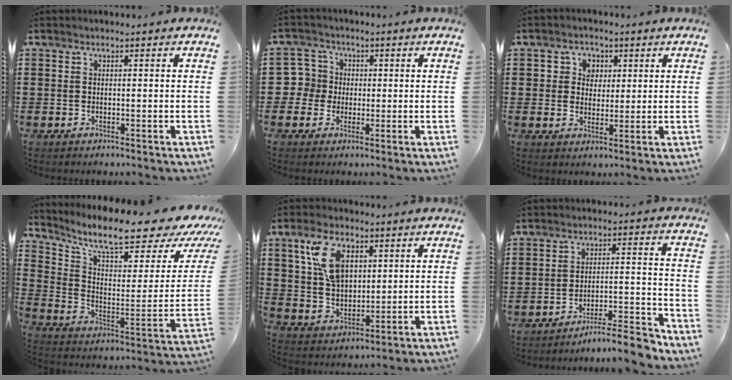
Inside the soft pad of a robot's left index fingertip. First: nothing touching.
{"total": 4.9, "force": [-0.3, 4.9, 0.4], "torque": [-0.038, 0.011, -0.010]}
{"total": 3.3, "force": [1.2, 3.1, 0.4], "torque": [-0.018, 0.011, 0.015]}
{"total": 9.9, "force": [7.8, 1.0, 6.0], "torque": [-0.133, -0.065, 0.126]}
{"total": 8.8, "force": [3.6, 5.2, 6.2], "torque": [-0.137, 0.010, 0.065]}
{"total": 7.1, "force": [-6.7, 0.0, 2.4], "torque": [-0.028, 0.007, -0.125]}